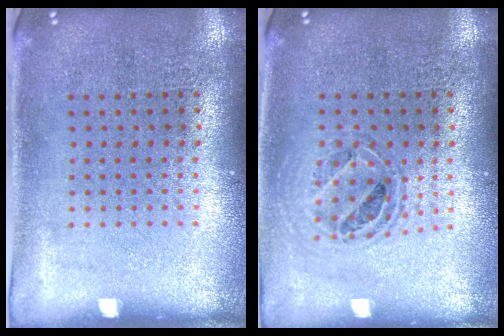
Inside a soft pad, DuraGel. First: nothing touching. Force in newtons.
{"total": 0.8, "press": 0.8, "slide": 0.0}